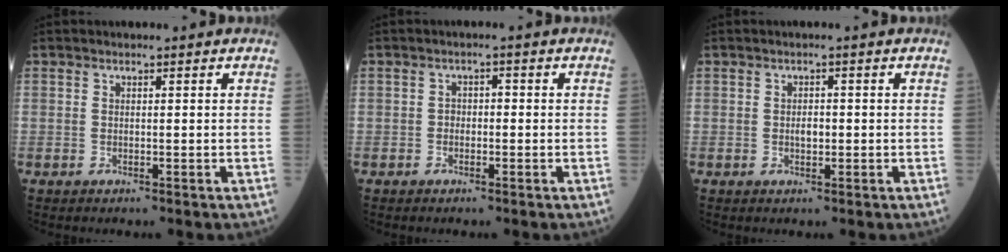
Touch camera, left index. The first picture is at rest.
{"total": 1.2, "force": [-0.5, 0.8, 0.8], "torque": [-0.007, 0.001, -0.013]}
{"total": 1.3, "force": [-0.3, 0.7, 1.1], "torque": [-0.019, -0.002, -0.005]}